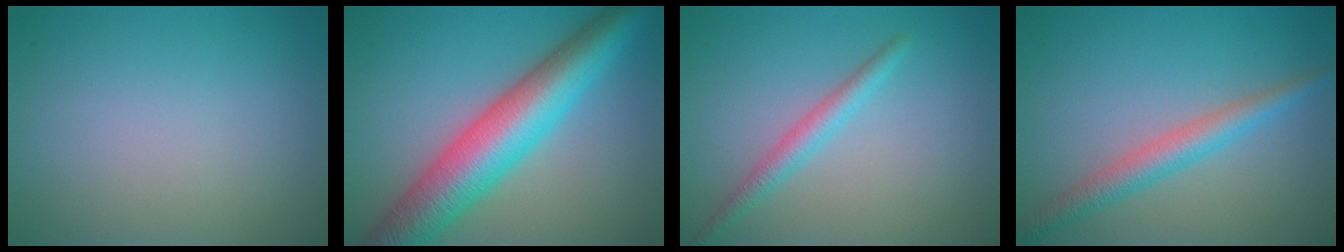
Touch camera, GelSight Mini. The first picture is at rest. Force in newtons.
{"total": 9.7, "press": 9.7, "slide": 0.3}
{"total": 2.2, "press": 2.2, "slide": 0.1}
{"total": 3.2, "press": 3.2, "slide": 0.1}